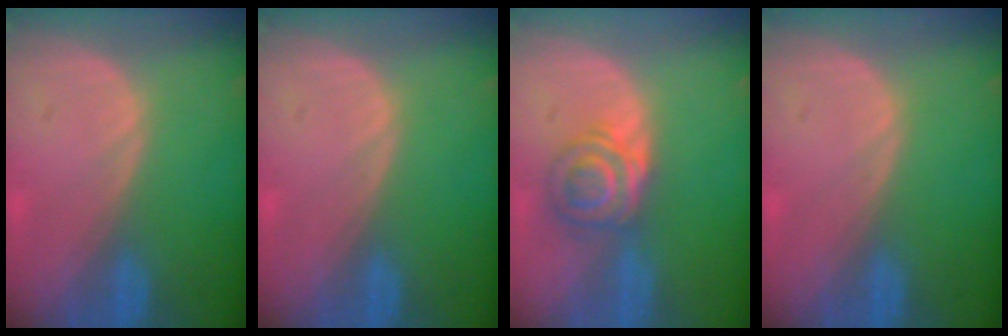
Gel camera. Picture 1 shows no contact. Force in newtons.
{"total": 0.0}
{"total": 5.9, "press": 5.5, "slide": 2.2}
{"total": 0.0}